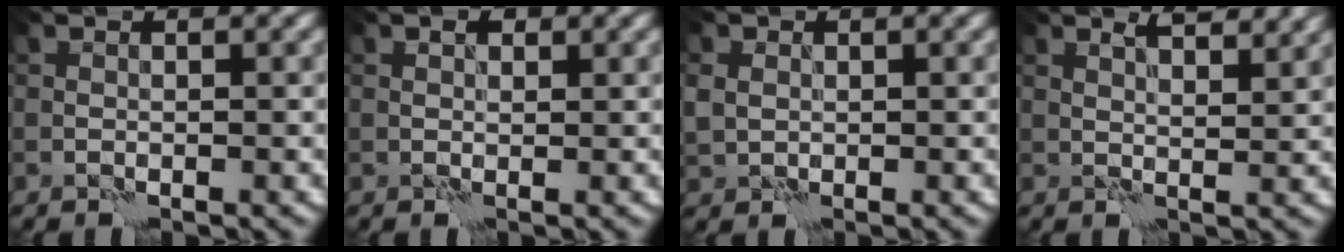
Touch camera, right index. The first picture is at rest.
{"total": 0.8, "force": [0.4, 0.5, 0.5], "torque": [-0.006, 0.003, 0.005]}
{"total": 1.8, "force": [0.3, 1.6, 0.7], "torque": [-0.018, 0.001, 0.005]}
{"total": 3.4, "force": [2.5, 0.8, 2.1], "torque": [-0.027, 0.004, 0.029]}